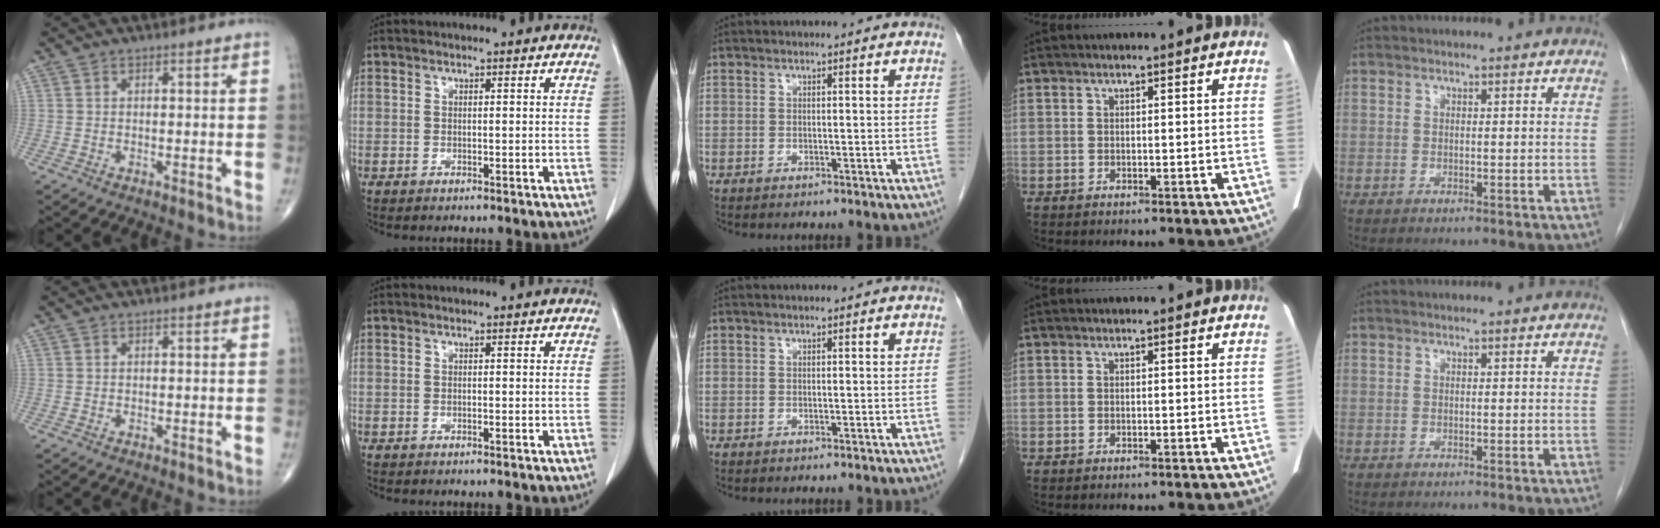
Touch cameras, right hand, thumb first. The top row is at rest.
{}